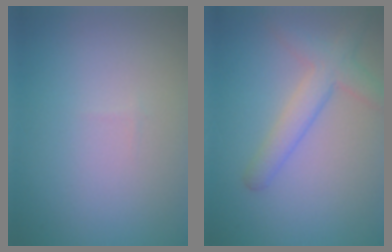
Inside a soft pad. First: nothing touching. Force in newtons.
{"total": 3.5, "press": 3.5, "slide": 0.2}